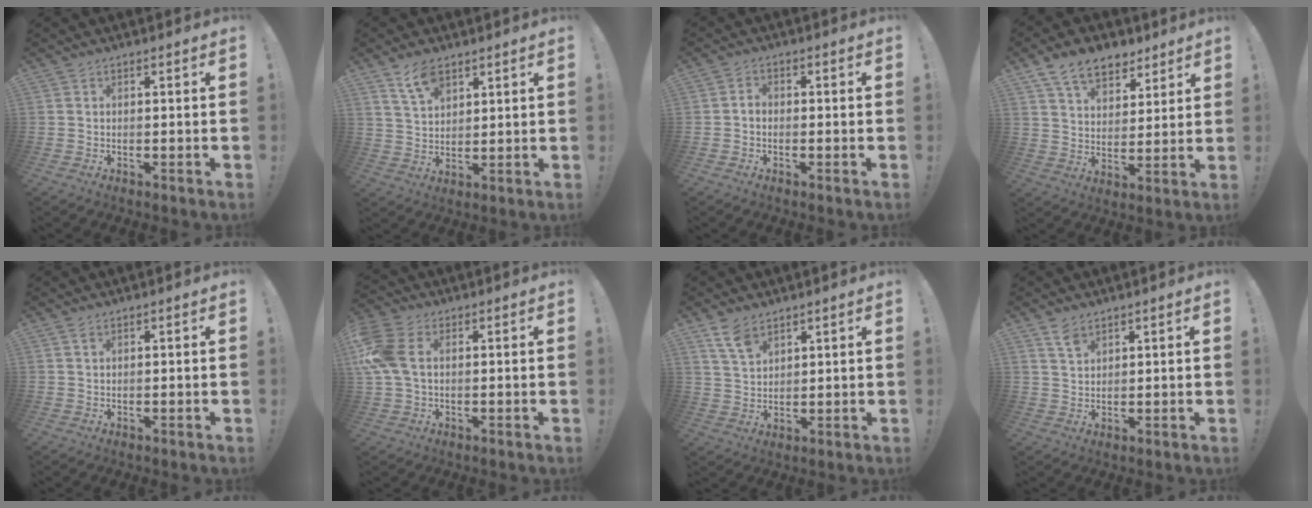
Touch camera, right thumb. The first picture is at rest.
{"total": 7.9, "force": [5.3, 4.2, 4.1], "torque": [-0.074, -0.018, 0.099]}
{"total": 1.7, "force": [-1.0, 1.1, 0.9], "torque": [-0.015, 0.009, -0.018]}
{"total": 11.9, "force": [7.8, 7.3, 5.2], "torque": [-0.085, -0.041, 0.149]}
{"total": 1.3, "force": [0.8, 0.4, 0.9], "torque": [-0.010, -0.004, 0.014]}
{"total": 10.4, "force": [1.6, 6.8, 7.7], "torque": [-0.181, 0.006, 0.033]}
{"total": 7.4, "force": [5.1, 4.0, 3.5], "torque": [-0.069, -0.022, 0.099]}
{"total": 4.5, "force": [3.2, 2.5, 1.8], "torque": [-0.021, -0.021, 0.059]}